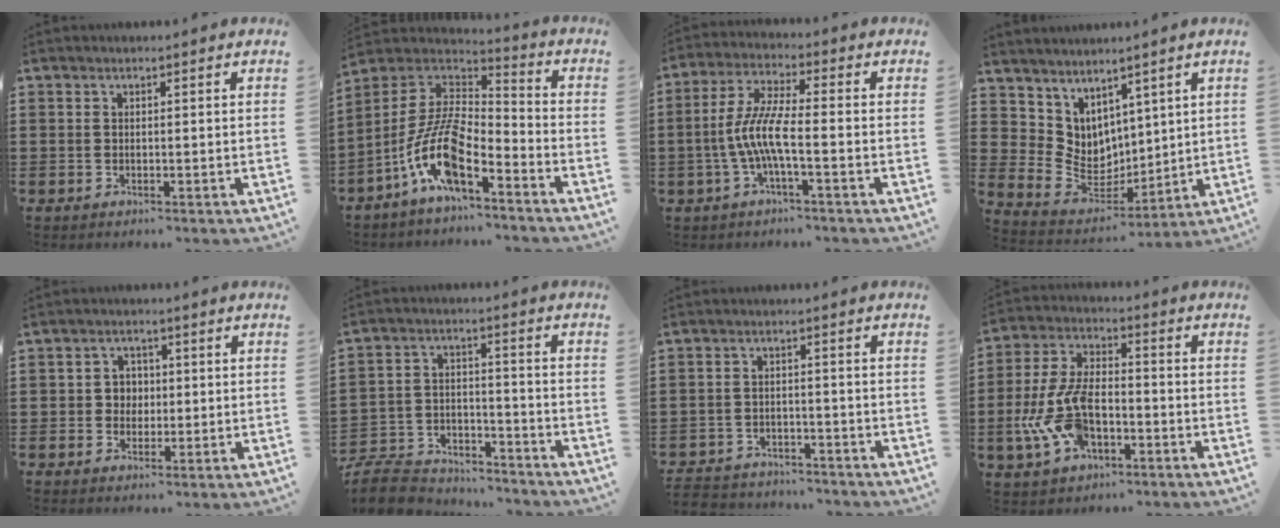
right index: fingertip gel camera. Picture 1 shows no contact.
{"total": 12.2, "force": [-6.7, 3.9, 9.4], "torque": [-0.223, -0.011, -0.139]}
{"total": 7.3, "force": [-2.4, 1.2, 6.7], "torque": [-0.158, -0.013, -0.054]}
{"total": 6.0, "force": [4.0, 4.6, 0.0], "torque": [-0.043, -0.040, 0.081]}
{"total": 3.2, "force": [0.0, 2.9, 1.2], "torque": [-0.035, 0.010, -0.004]}
{"total": 9.0, "force": [-8.6, 2.0, 1.6], "torque": [-0.044, 0.018, -0.172]}
{"total": 3.4, "force": [-3.4, 0.4, -0.2], "torque": [-0.004, -0.002, -0.073]}
{"total": 11.2, "force": [-3.4, 5.8, 9.0], "torque": [-0.226, -0.008, -0.069]}